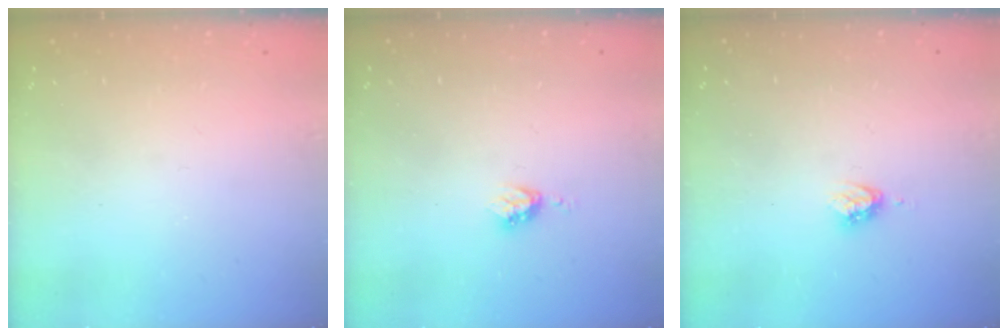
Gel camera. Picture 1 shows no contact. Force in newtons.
{"total": 3.4, "press": 3.4, "slide": 0.4}
{"total": 4.5, "press": 4.5, "slide": 0.5}